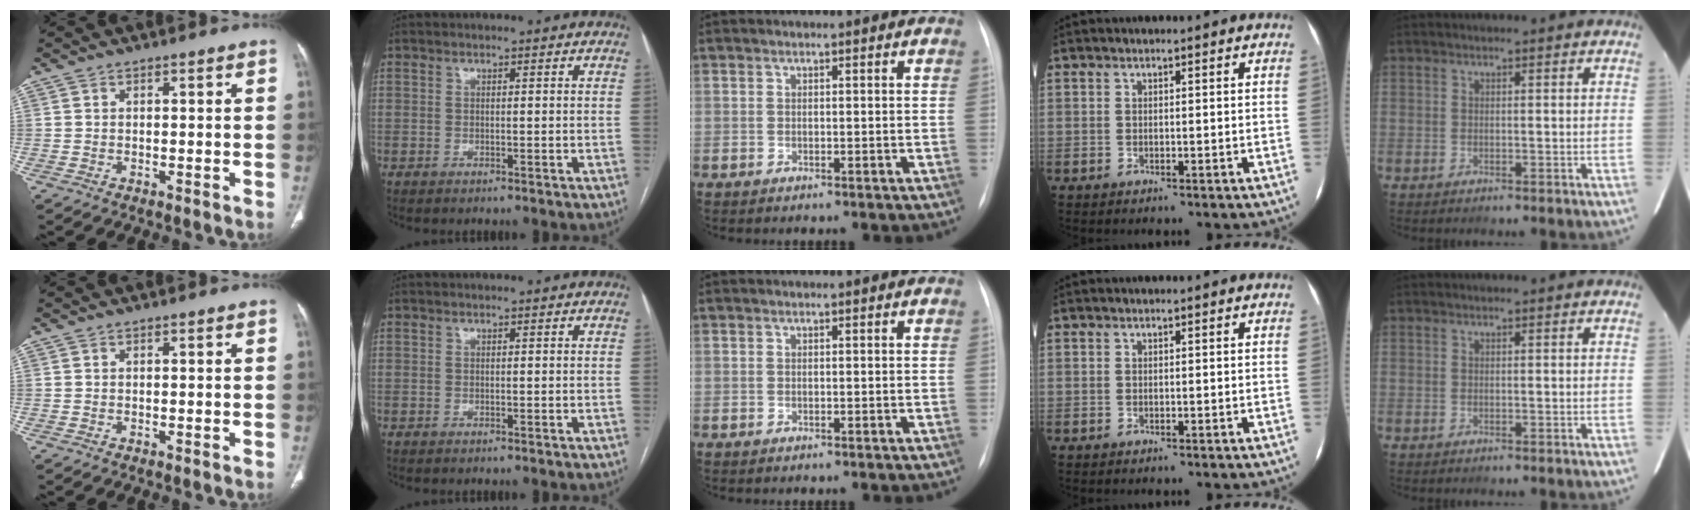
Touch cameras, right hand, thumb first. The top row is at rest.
{}